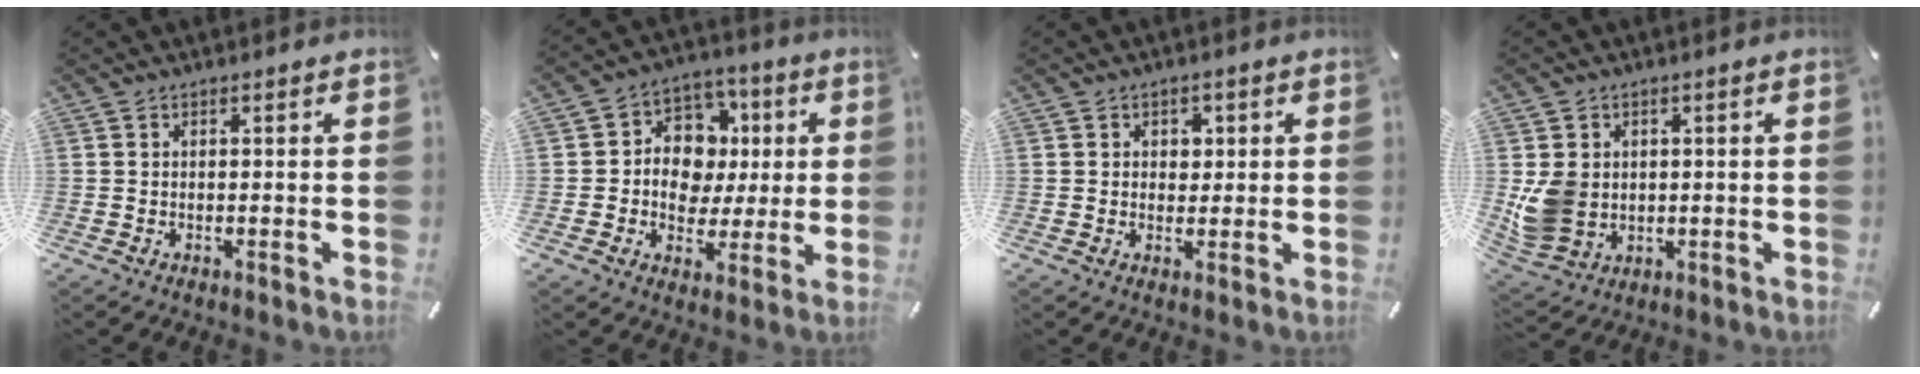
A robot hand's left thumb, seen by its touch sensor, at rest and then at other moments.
{"total": 10.9, "force": [0.0, 10.0, 4.4], "torque": [-0.063, 0.006, 0.006]}
{"total": 2.2, "force": [0.5, 2.0, 0.8], "torque": [-0.004, -0.002, 0.003]}
{"total": 8.3, "force": [0.4, 7.5, 3.7], "torque": [-0.092, 0.003, 0.008]}